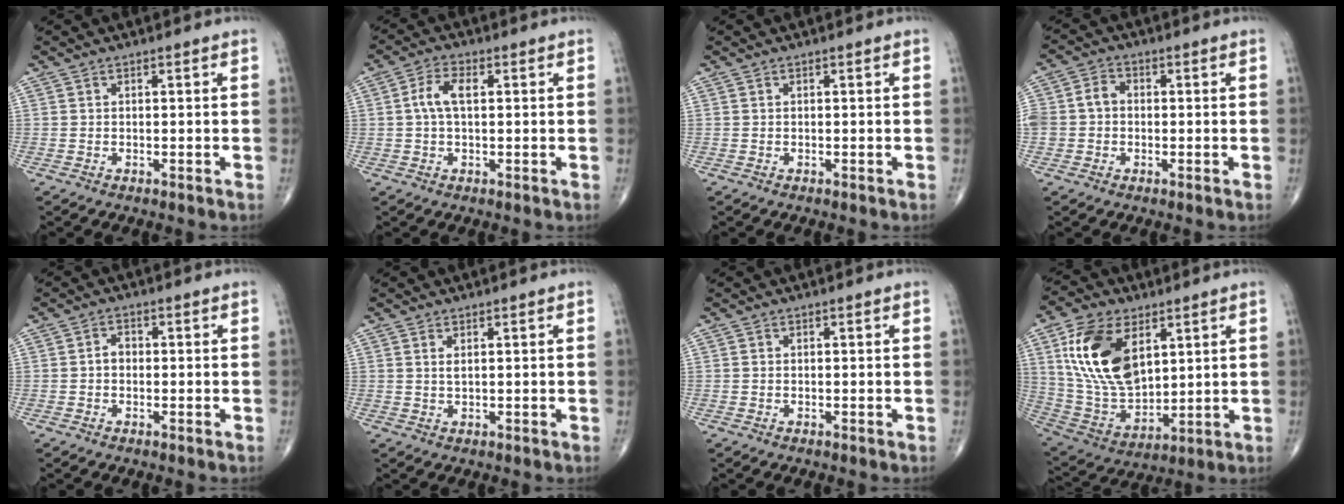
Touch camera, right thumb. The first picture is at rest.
{"total": 4.7, "force": [0.7, 2.3, 4.1], "torque": [-0.088, 0.012, 0.010]}
{"total": 0.0}
{"total": 5.8, "force": [-0.3, 4.9, 3.1], "torque": [-0.056, 0.024, -0.009]}
{"total": 2.0, "force": [-0.3, 1.5, 1.2], "torque": [-0.011, 0.010, -0.009]}
{"total": 1.2, "force": [0.6, 0.4, 1.0], "torque": [-0.022, -0.001, 0.012]}
{"total": 0.0}
{"total": 18.9, "force": [6.7, 10.9, 13.9], "torque": [-0.249, -0.028, 0.136]}